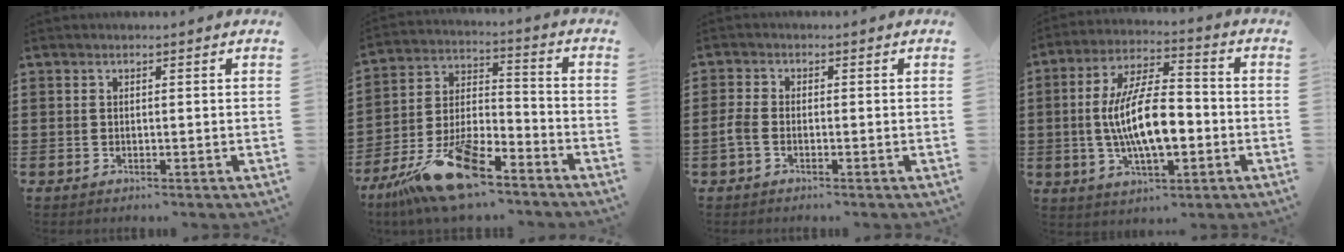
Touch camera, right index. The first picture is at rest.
{"total": 16.1, "force": [-12.1, 4.8, 9.4], "torque": [-0.179, 0.042, -0.217]}
{"total": 1.9, "force": [-0.9, 0.8, 1.5], "torque": [-0.042, -0.005, -0.020]}
{"total": 12.0, "force": [-1.8, 4.4, 11.0], "torque": [-0.230, -0.003, -0.035]}